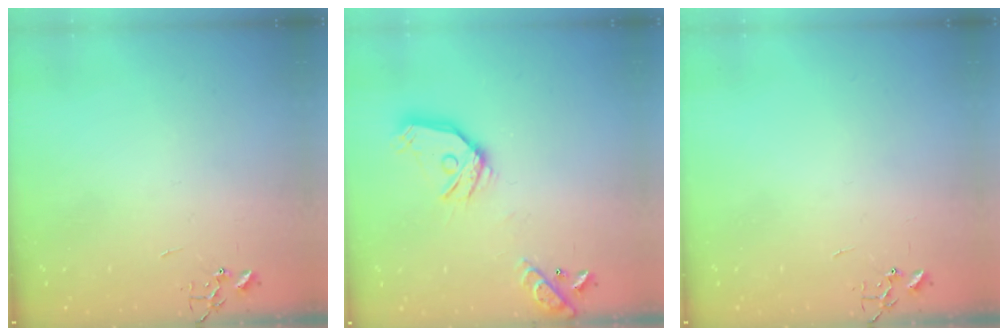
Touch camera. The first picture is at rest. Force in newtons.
{"total": 16.2, "press": 16.0, "slide": 2.5}
{"total": 0.0}